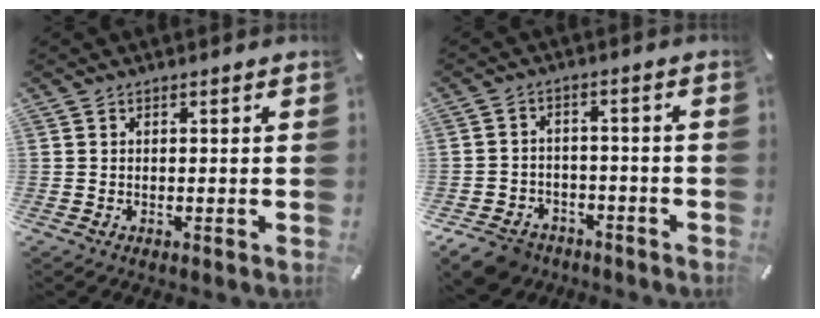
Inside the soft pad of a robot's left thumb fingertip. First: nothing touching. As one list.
[{"total": 7.2, "force": [-5.4, 4.3, 2.1], "torque": [-0.046, 0.029, -0.103]}]